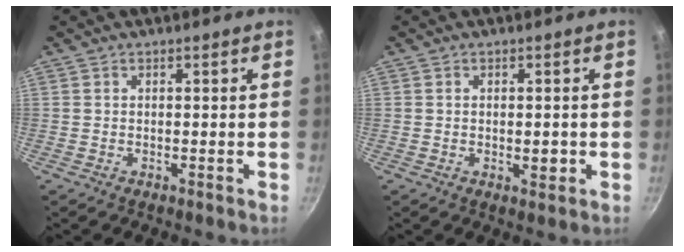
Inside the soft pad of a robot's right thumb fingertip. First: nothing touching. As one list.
[{"total": 2.1, "force": [-0.3, 1.0, 1.8], "torque": [-0.025, -0.004, -0.003]}]